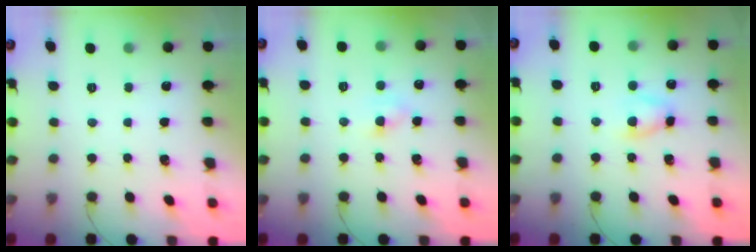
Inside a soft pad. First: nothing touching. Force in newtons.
{"total": 3.0, "press": 2.9, "slide": 0.8}
{"total": 4.7, "press": 4.6, "slide": 0.7}